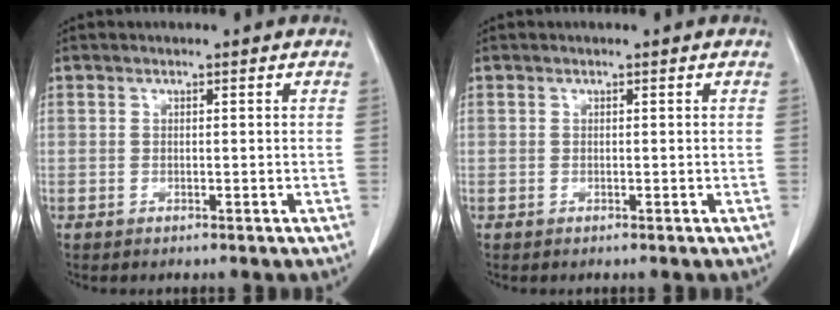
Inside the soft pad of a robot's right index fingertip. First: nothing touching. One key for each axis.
{"total": 0.0}